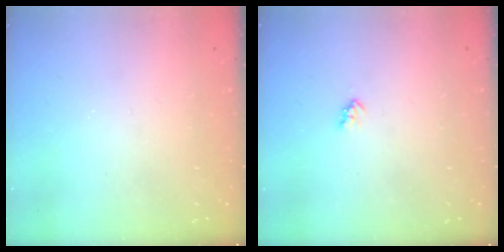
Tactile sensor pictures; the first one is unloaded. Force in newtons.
{"total": 2.2, "press": 2.1, "slide": 0.4}